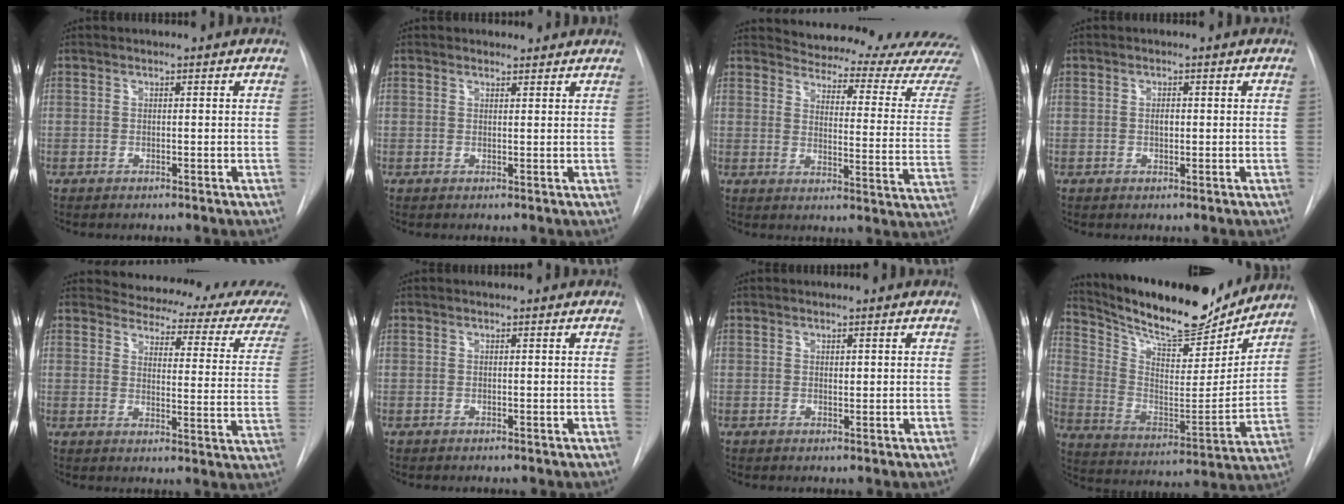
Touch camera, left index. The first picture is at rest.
{"total": 1.6, "force": [1.4, 0.7, -0.2], "torque": [0.000, 0.002, 0.013]}
{"total": 22.2, "force": [21.6, 2.1, 4.7], "torque": [-0.051, -0.136, 0.237]}
{"total": 1.2, "force": [-0.3, 0.6, 0.9], "torque": [-0.016, -0.002, -0.004]}
{"total": 17.2, "force": [16.2, 2.9, 5.0], "torque": [-0.046, -0.077, 0.164]}
{"total": 0.0}
{"total": 0.5, "force": [-0.2, 0.3, 0.4], "torque": [-0.003, -0.005, -0.002]}
{"total": 20.7, "force": [18.6, 4.4, 8.0], "torque": [-0.146, -0.018, 0.293]}